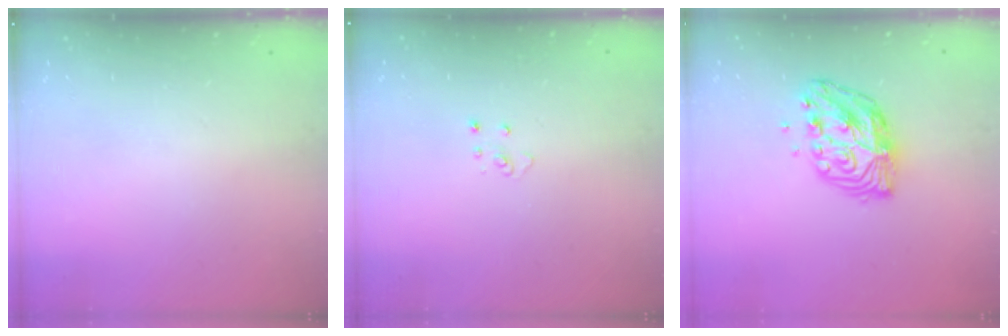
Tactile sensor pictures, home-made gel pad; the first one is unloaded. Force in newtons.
{"total": 3.7, "press": 3.7, "slide": 0.3}
{"total": 11.3, "press": 11.3, "slide": 0.7}